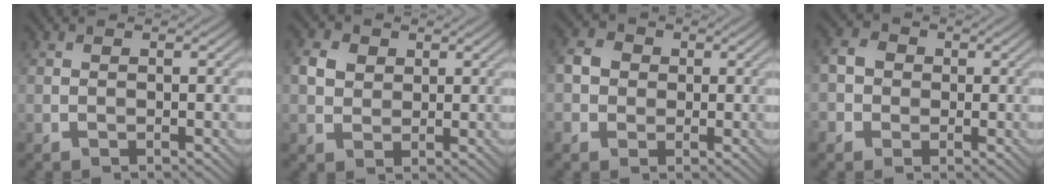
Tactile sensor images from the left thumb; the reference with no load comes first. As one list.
[{"total": 3.5, "force": [1.2, 2.9, 1.7], "torque": [-0.044, 0.005, 0.022]}, {"total": 3.3, "force": [0.0, 3.1, 1.3], "torque": [-0.035, 0.005, -0.004]}, {"total": 3.5, "force": [-0.5, 3.2, 1.1], "torque": [-0.032, 0.004, -0.015]}]